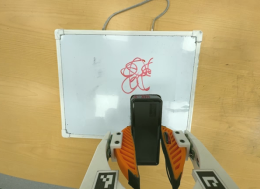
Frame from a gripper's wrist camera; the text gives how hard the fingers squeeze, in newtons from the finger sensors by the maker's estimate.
{"total": 7.3, "left": 5.3, "right": 9.3}